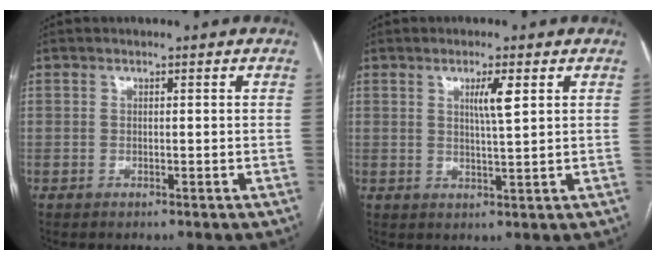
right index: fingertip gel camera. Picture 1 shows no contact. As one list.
[{"total": 3.6, "force": [1.4, 0.0, 3.3], "torque": [-0.057, -0.003, 0.024]}]